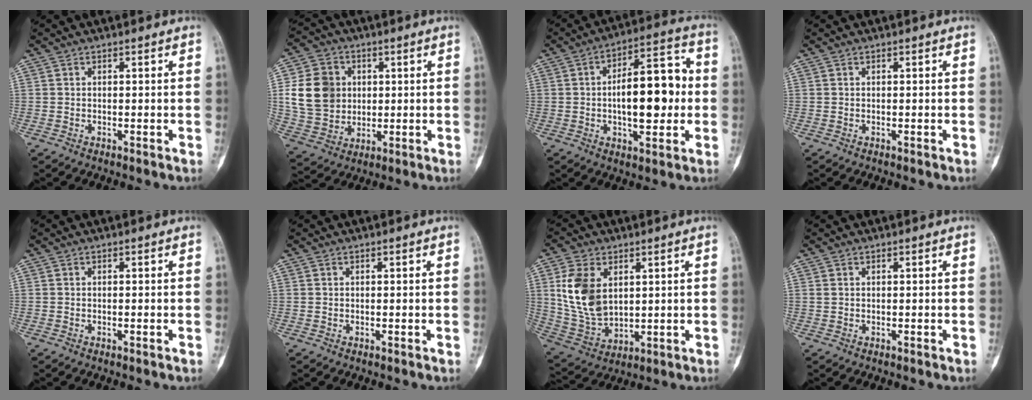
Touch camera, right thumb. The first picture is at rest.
{"total": 13.3, "force": [1.9, 11.3, 6.7], "torque": [-0.101, 0.003, 0.044]}
{"total": 16.1, "force": [-0.3, 7.2, 14.4], "torque": [-0.191, 0.026, -0.009]}
{"total": 0.0}
{"total": 0.0}
{"total": 0.0}
{"total": 12.7, "force": [3.3, 8.2, 9.1], "torque": [-0.164, -0.015, 0.079]}
{"total": 0.6, "force": [0.2, 0.5, 0.3], "torque": [-0.005, 0.002, 0.005]}